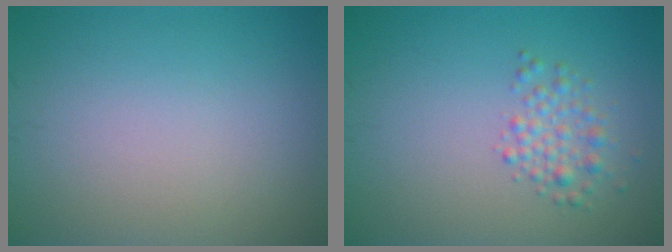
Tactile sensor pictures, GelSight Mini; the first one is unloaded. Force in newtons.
{"total": 2.2, "press": 2.2, "slide": 0.1}